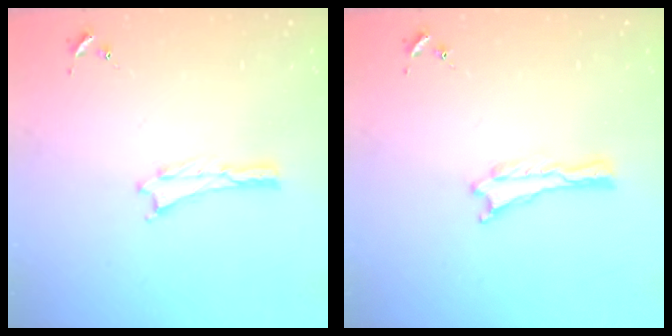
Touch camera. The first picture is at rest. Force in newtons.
{"total": 0.0}